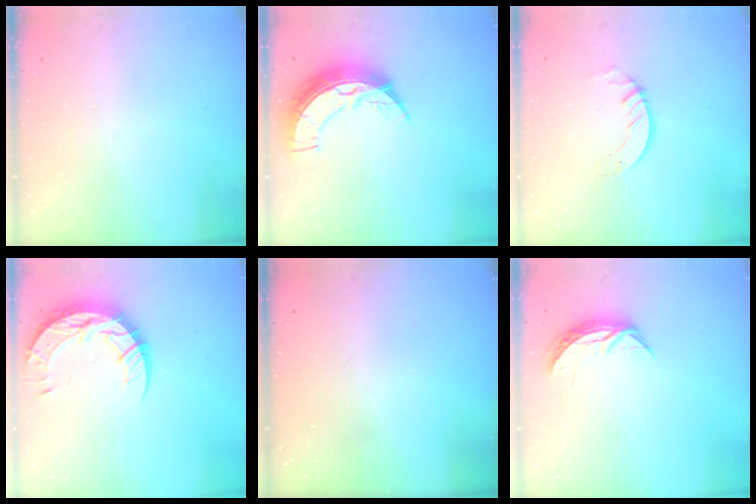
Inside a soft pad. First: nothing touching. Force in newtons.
{"total": 11.9, "press": 11.8, "slide": 1.0}
{"total": 3.3, "press": 3.3, "slide": 0.2}
{"total": 13.5, "press": 13.5, "slide": 1.0}
{"total": 0.0}
{"total": 5.8, "press": 5.8, "slide": 0.6}